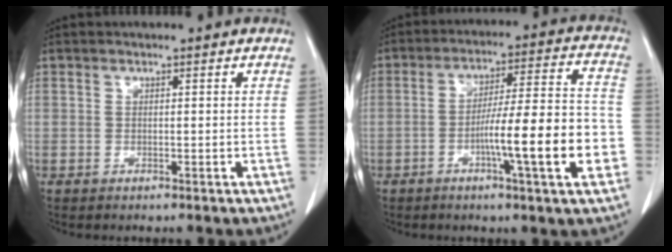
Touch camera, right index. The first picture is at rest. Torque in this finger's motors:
{"motor_torque": [0.62, -0.15, 0.38, 0.09]}